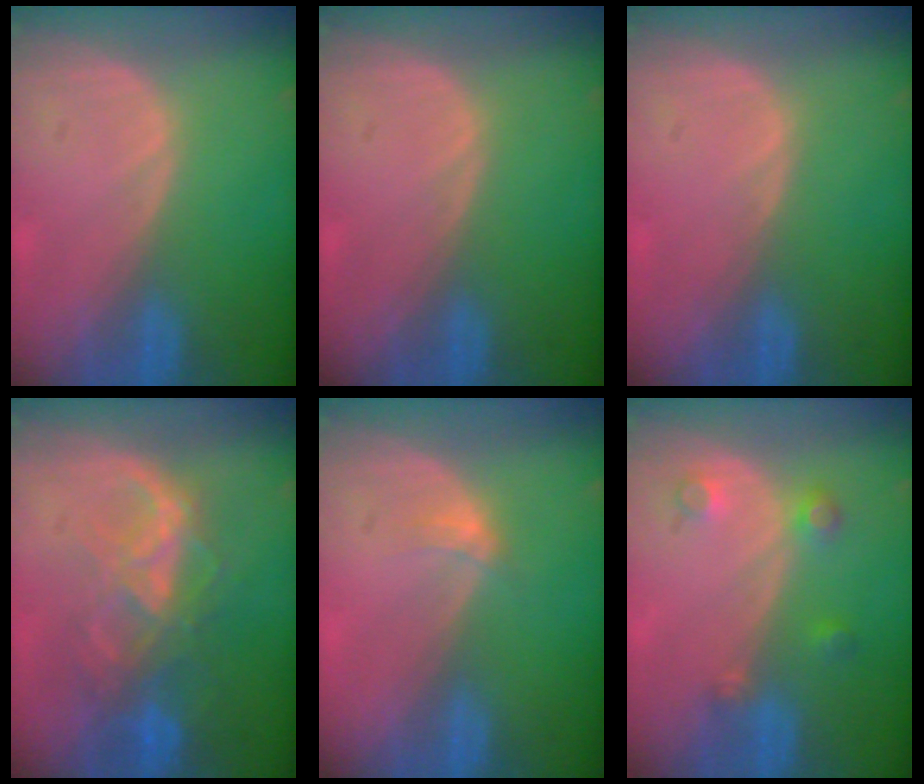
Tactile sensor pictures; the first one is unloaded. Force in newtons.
{"total": 0.0}
{"total": 0.5, "press": 0.0, "slide": 0.5}
{"total": 8.8, "press": 7.5, "slide": 4.6}
{"total": 1.6, "press": 1.3, "slide": 1.0}
{"total": 3.4, "press": 3.1, "slide": 1.5}